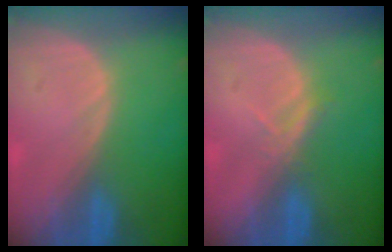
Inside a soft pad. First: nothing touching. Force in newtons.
{"total": 2.1, "press": 1.9, "slide": 0.9}